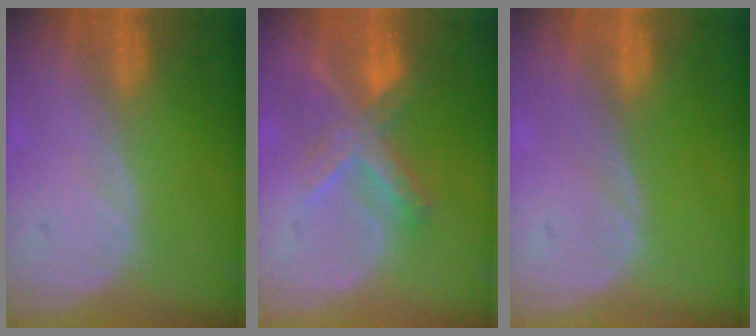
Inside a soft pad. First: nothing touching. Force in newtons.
{"total": 6.9, "press": 6.1, "slide": 3.2}
{"total": 0.0}